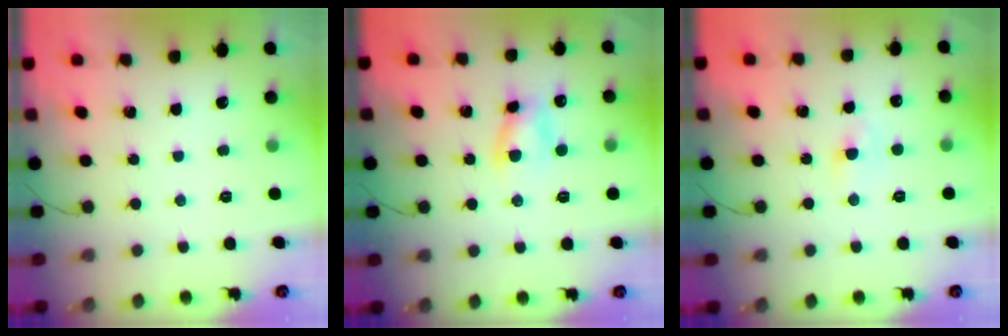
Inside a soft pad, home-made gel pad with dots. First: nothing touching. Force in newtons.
{"total": 5.7, "press": 5.7, "slide": 0.8}
{"total": 2.6, "press": 2.3, "slide": 1.1}